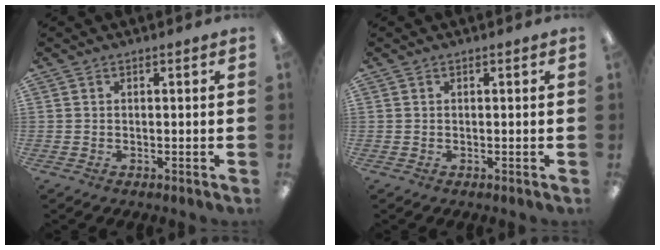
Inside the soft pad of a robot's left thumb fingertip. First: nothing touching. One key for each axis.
{"total": 0.0}